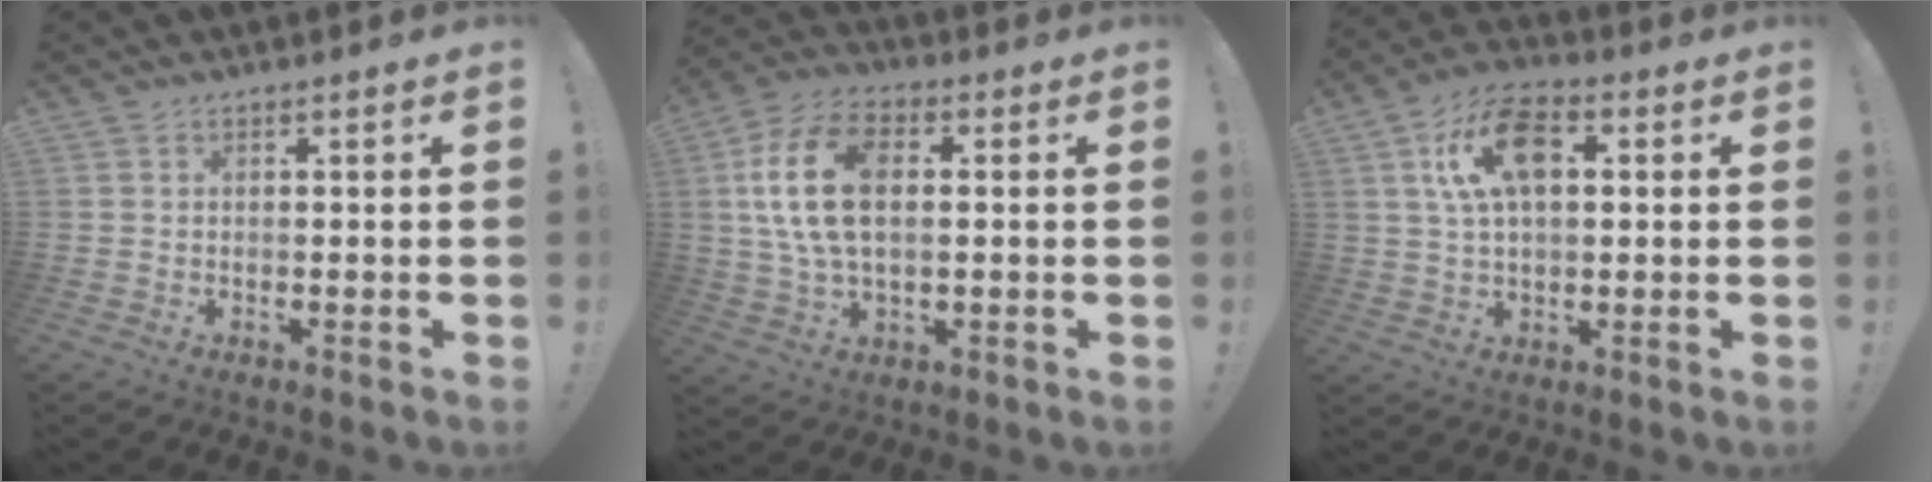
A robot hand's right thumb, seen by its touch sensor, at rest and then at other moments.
{"total": 16.6, "force": [2.4, 10.5, 12.5], "torque": [-0.229, 0.003, 0.040]}
{"total": 15.2, "force": [4.4, 8.9, 11.5], "torque": [-0.192, 0.009, 0.084]}